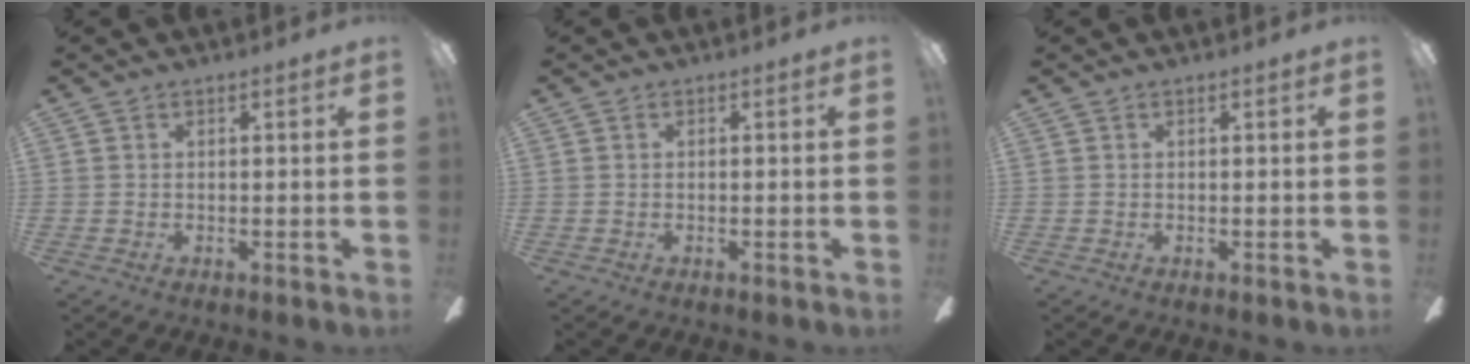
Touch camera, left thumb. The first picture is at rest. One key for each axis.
{"total": 0.0}
{"total": 0.0}